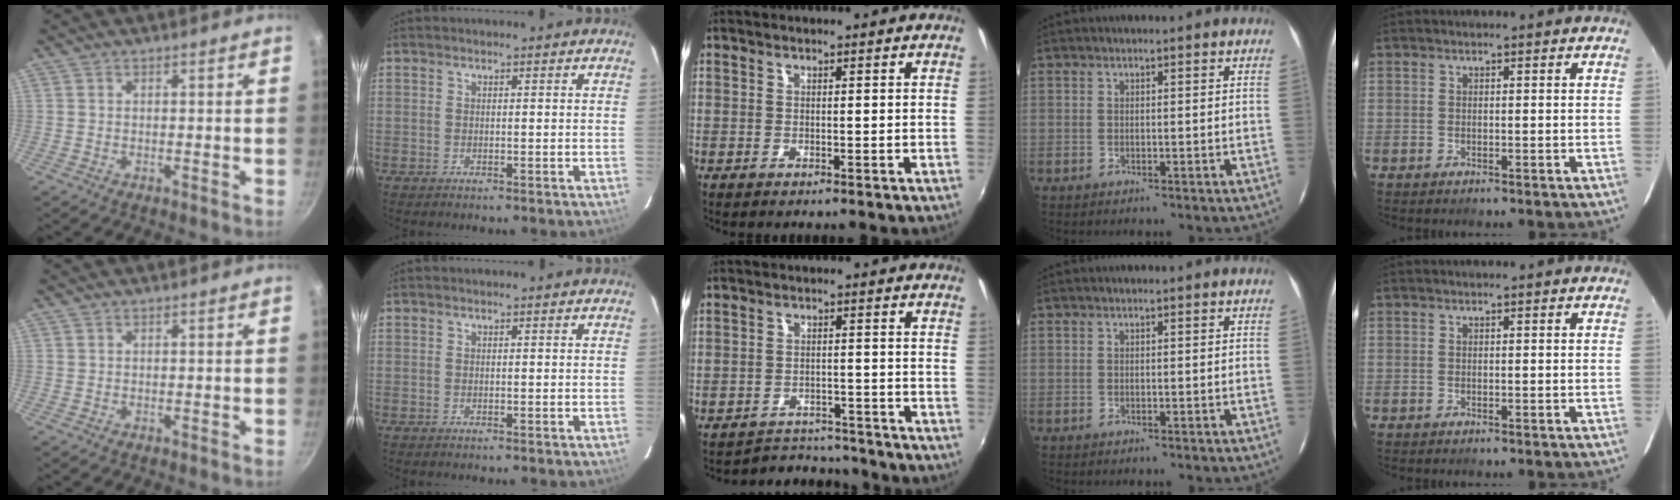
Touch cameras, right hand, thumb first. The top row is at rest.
{"middle": {"total": 6.9, "force": [-6.5, 2.3, -0.3], "torque": [-0.008, 0.017, -0.092]}}